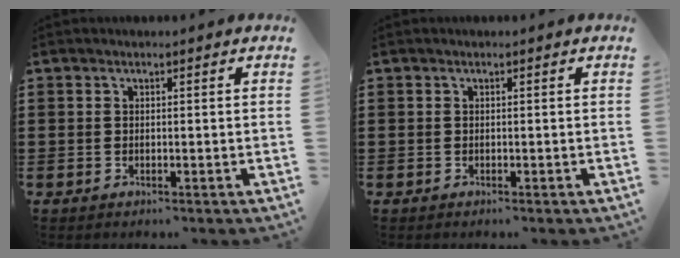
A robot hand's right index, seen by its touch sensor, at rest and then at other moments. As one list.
[{"total": 0.0}]